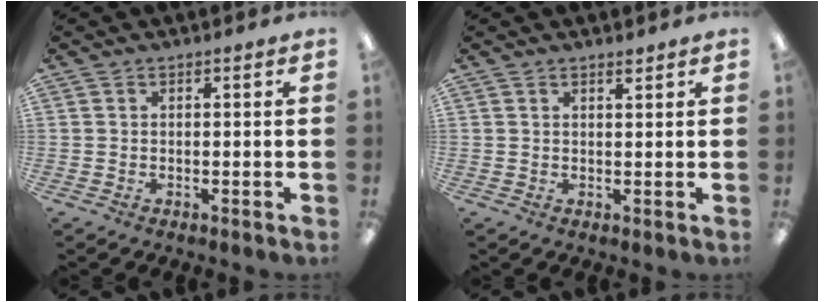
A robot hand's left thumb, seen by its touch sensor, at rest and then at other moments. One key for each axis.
{"total": 1.4, "fx": 1.3, "fy": 0.2, "fz": 0.5, "tx": -0.010, "ty": -0.001, "tz": 0.024}